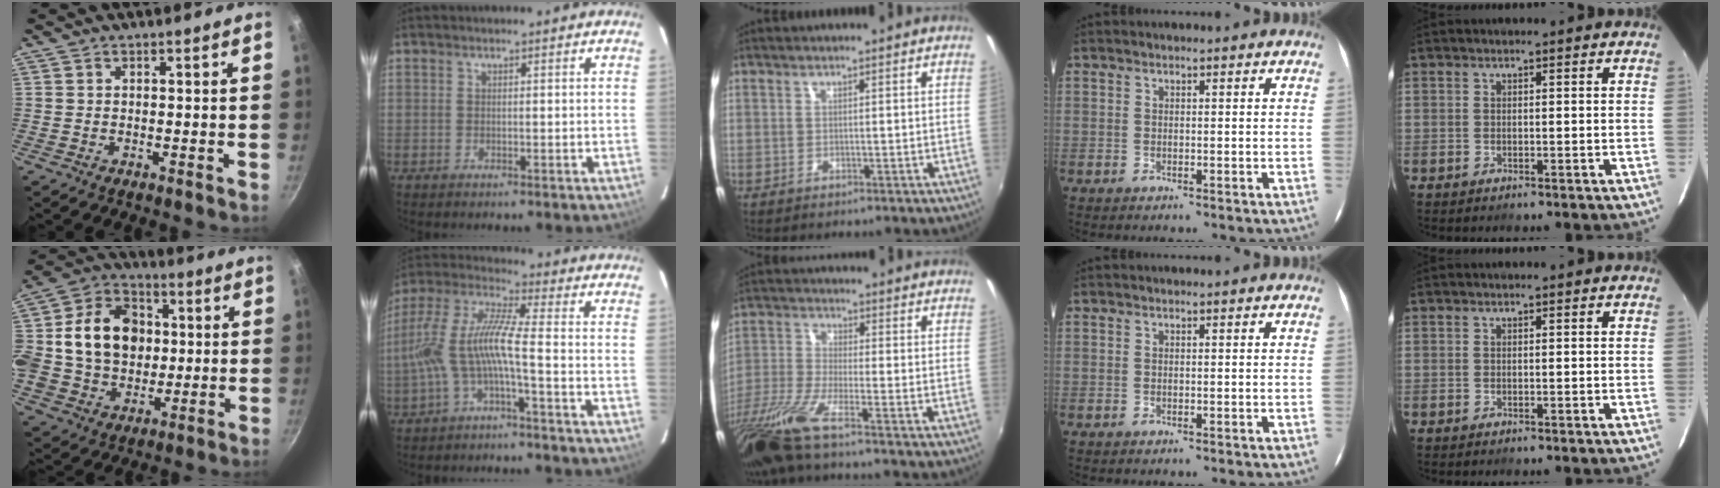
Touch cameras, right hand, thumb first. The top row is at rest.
{"thumb": {"total": 20.8, "force": [1.2, 16.3, 12.9], "torque": [-0.215, 0.030, 0.015]}, "index": {"total": 10.3, "force": [-3.3, 0.6, 9.7], "torque": [-0.209, 0.012, -0.067]}, "middle": {"total": 10.9, "force": [-7.8, 0.2, 7.5], "torque": [-0.167, -0.036, -0.153]}}